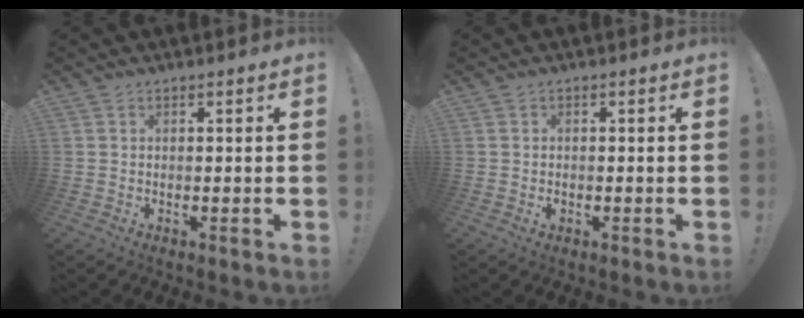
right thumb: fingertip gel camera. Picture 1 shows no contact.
{"total": 0.6, "force": [-0.2, 0.5, 0.1], "torque": [0.007, -0.001, -0.006]}